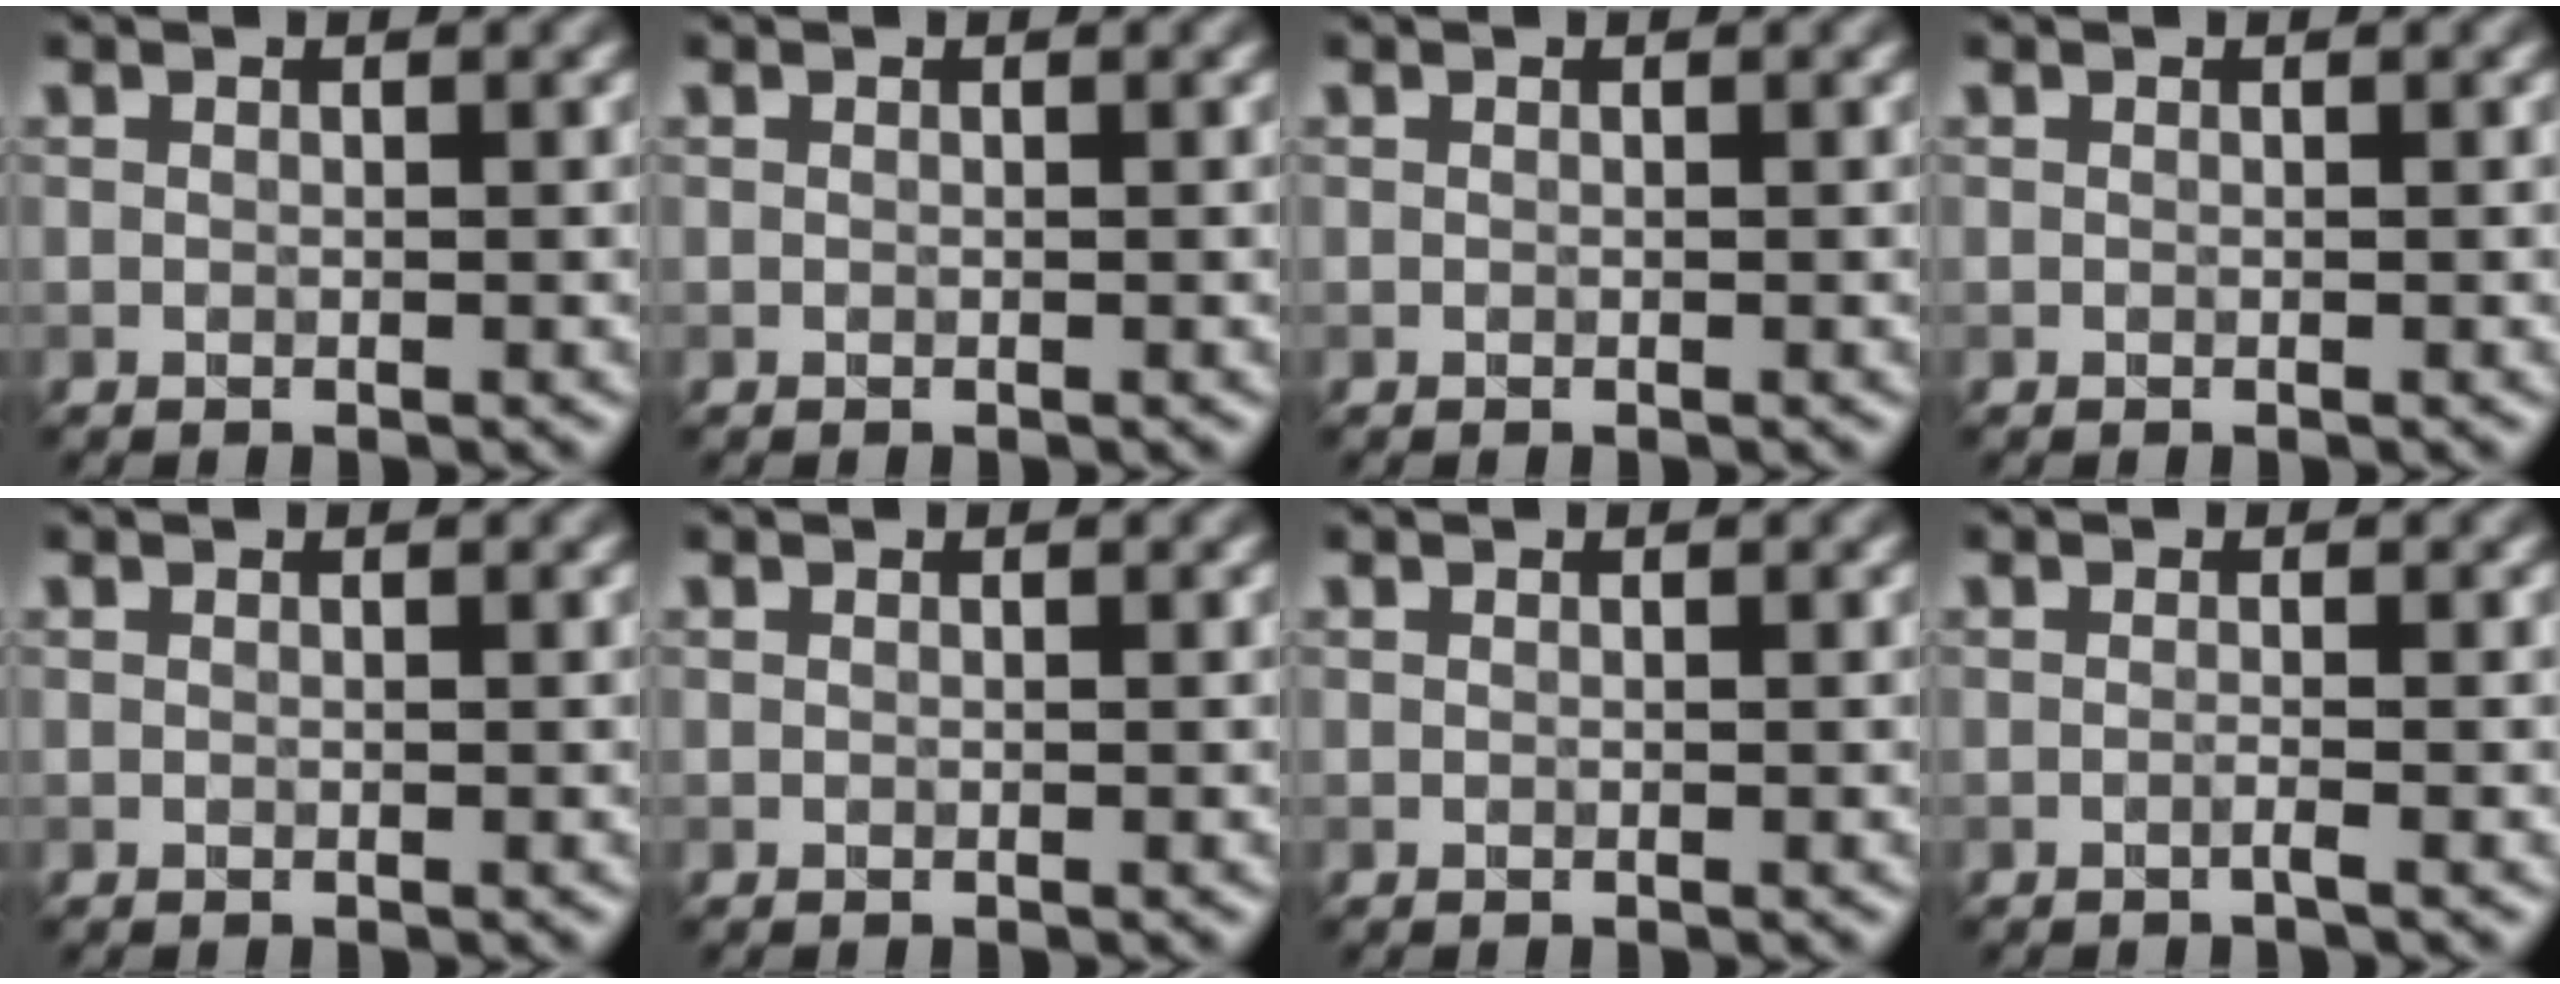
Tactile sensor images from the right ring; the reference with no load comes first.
{"total": 0.0}
{"total": 0.0}
{"total": 0.0}
{"total": 0.0}
{"total": 0.0}
{"total": 0.0}
{"total": 0.7, "force": [-0.4, 0.1, 0.6], "torque": [-0.010, -0.002, -0.010]}